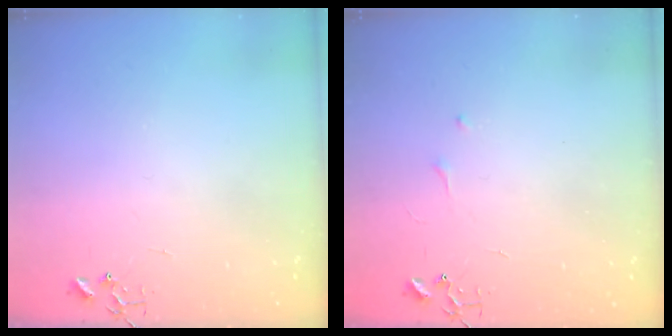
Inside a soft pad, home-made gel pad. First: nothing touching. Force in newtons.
{"total": 4.7, "press": 4.7, "slide": 0.7}